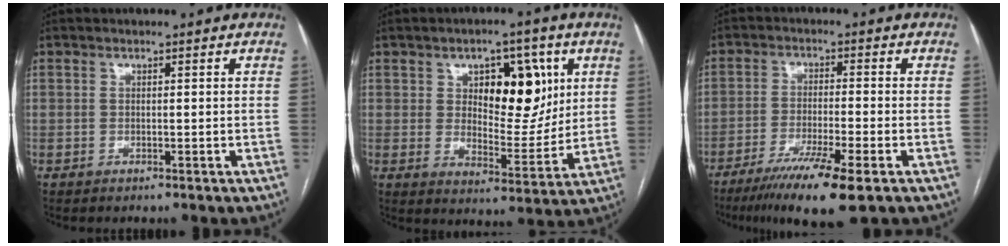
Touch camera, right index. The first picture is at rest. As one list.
[{"total": 12.0, "force": [4.2, 5.8, 9.6], "torque": [-0.131, 0.011, 0.073]}, {"total": 10.7, "force": [-6.7, 0.1, 8.3], "torque": [-0.141, -0.028, -0.109]}]